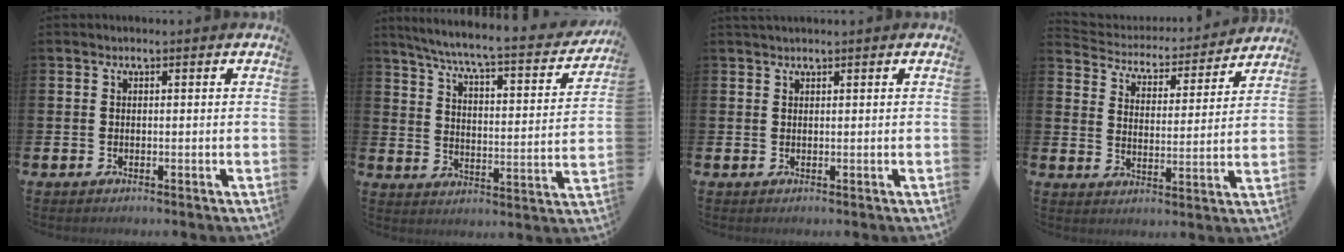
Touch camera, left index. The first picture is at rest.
{"total": 6.6, "force": [5.9, 0.5, 2.9], "torque": [-0.078, -0.050, 0.092]}
{"total": 0.9, "force": [0.8, 0.0, 0.2], "torque": [-0.003, 0.001, 0.015]}
{"total": 4.5, "force": [4.4, 1.1, 0.2], "torque": [-0.037, -0.043, 0.070]}